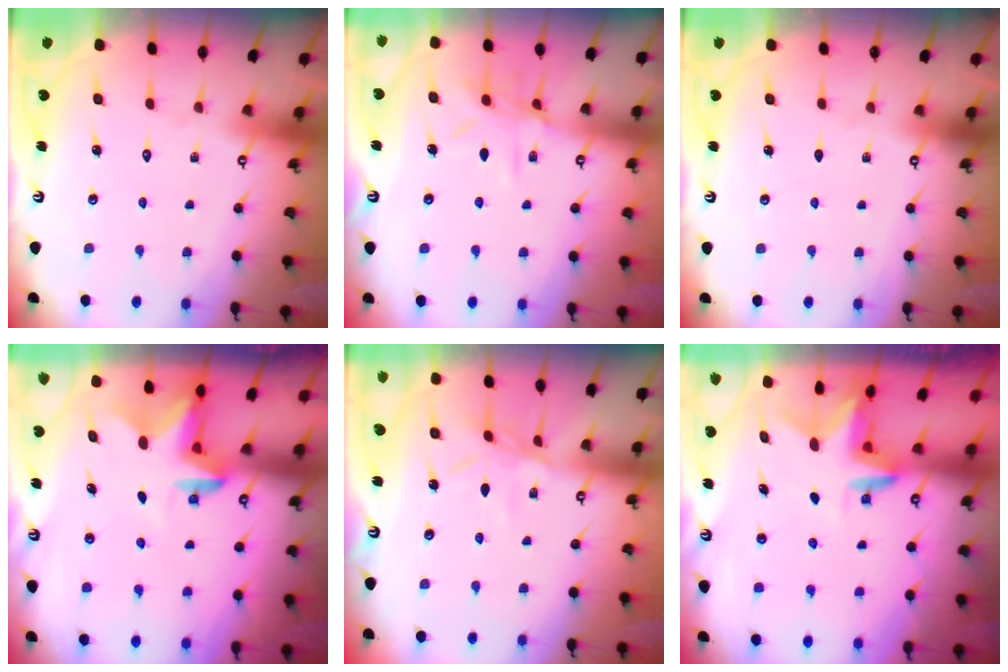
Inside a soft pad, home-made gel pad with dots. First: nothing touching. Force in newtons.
{"total": 8.4, "press": 8.3, "slide": 0.6}
{"total": 0.0}
{"total": 2.8, "press": 2.8, "slide": 0.6}
{"total": 6.7, "press": 6.6, "slide": 0.5}
{"total": 3.0, "press": 3.0, "slide": 0.2}